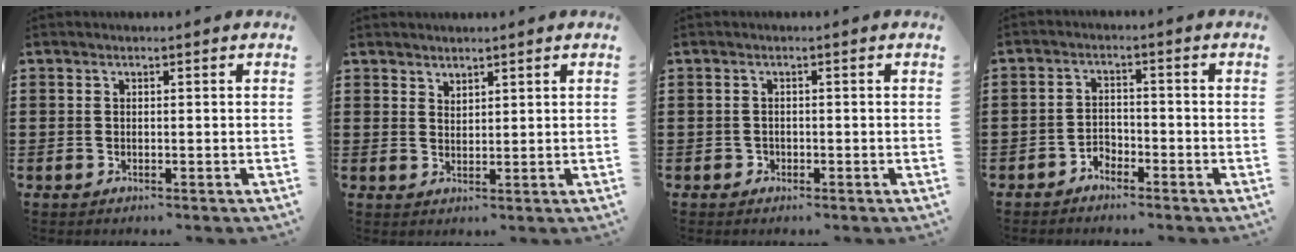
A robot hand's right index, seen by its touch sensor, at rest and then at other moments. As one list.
[{"total": 1.8, "force": [1.7, 0.5, -0.3], "torque": [0.002, 0.003, 0.035]}, {"total": 0.9, "force": [-0.5, 0.7, 0.1], "torque": [-0.005, 0.003, -0.012]}, {"total": 2.3, "force": [-2.0, 1.0, 0.4], "torque": [-0.016, 0.004, -0.043]}]